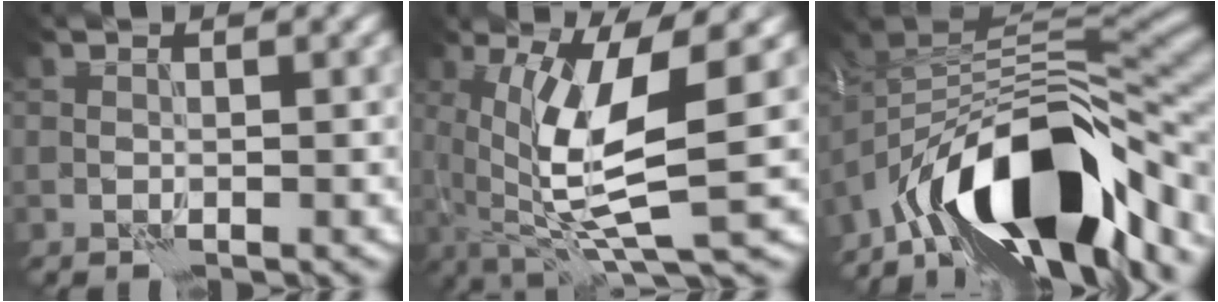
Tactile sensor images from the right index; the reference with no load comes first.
{"total": 7.8, "force": [1.6, 1.3, 7.5], "torque": [-0.147, -0.009, 0.036]}
{"total": 14.2, "force": [-7.3, 6.6, 10.3], "torque": [-0.170, 0.014, -0.117]}